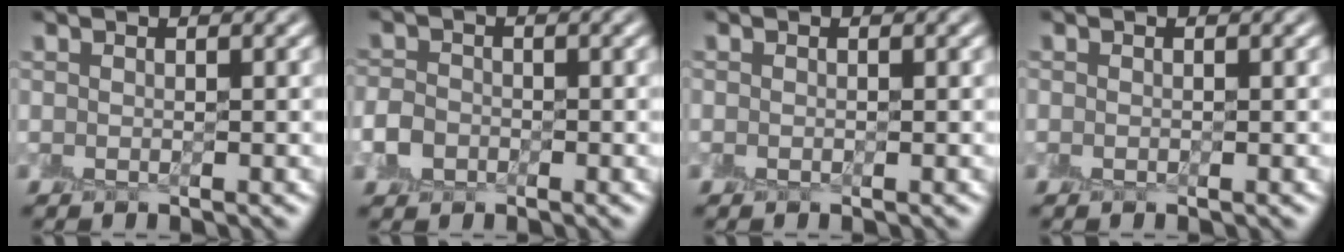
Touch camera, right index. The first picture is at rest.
{"total": 1.6, "force": [-0.8, 1.3, 0.3], "torque": [-0.006, 0.003, -0.018]}
{"total": 0.0}
{"total": 0.0}